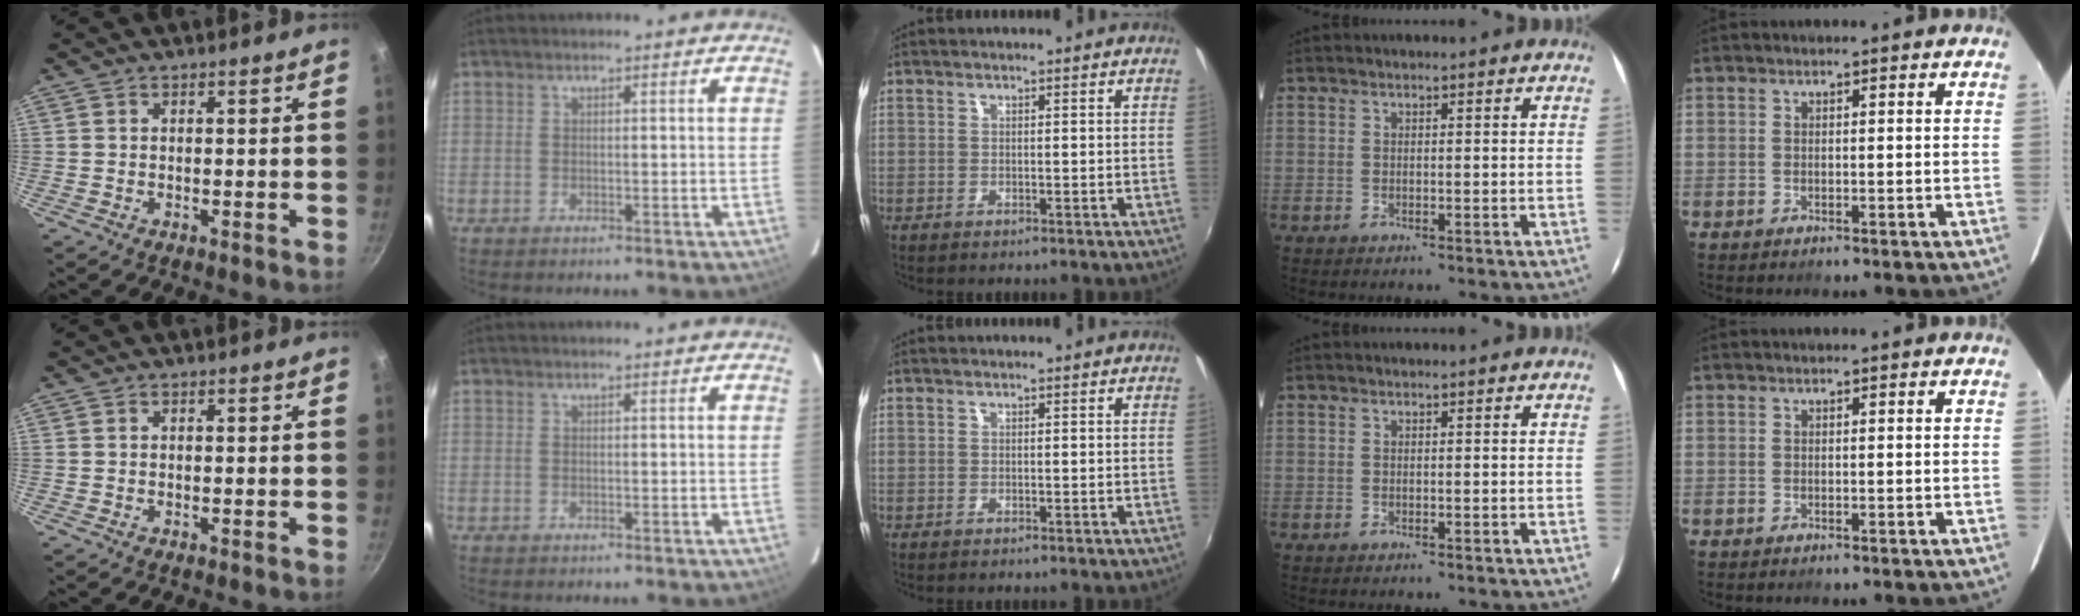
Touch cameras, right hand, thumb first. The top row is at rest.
{}